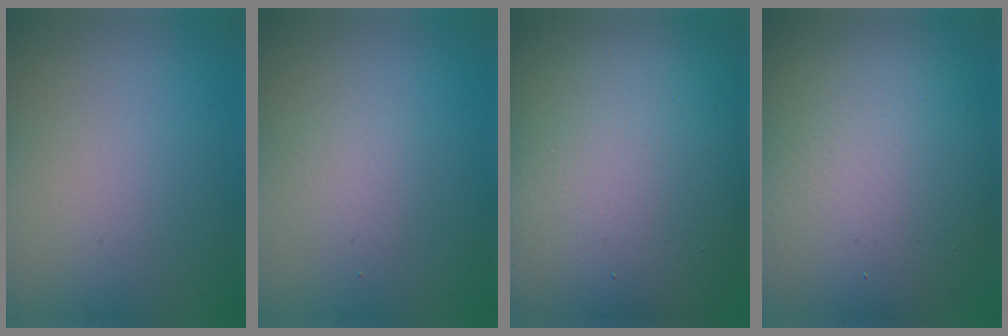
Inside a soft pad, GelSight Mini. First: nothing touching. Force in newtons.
{"total": 1.3, "press": 1.3, "slide": 0.1}
{"total": 17.8, "press": 17.7, "slide": 1.1}
{"total": 13.0, "press": 13.0, "slide": 0.6}